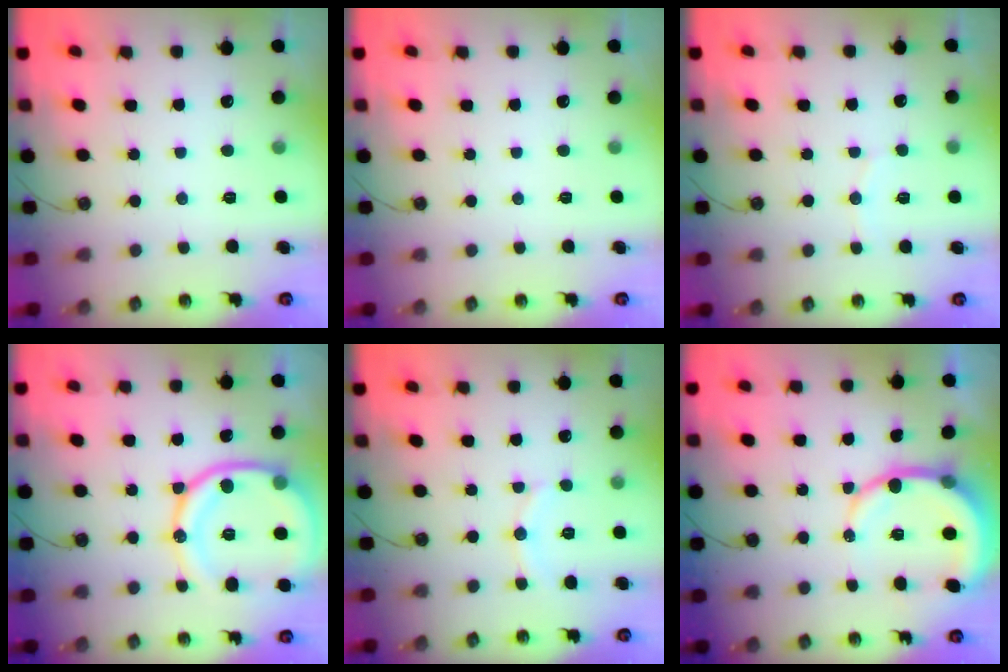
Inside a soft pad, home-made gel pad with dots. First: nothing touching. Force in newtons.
{"total": 0.0}
{"total": 5.1, "press": 5.0, "slide": 1.0}
{"total": 19.1, "press": 19.0, "slide": 2.2}
{"total": 8.0, "press": 8.0, "slide": 0.6}
{"total": 9.3, "press": 9.1, "slide": 1.4}